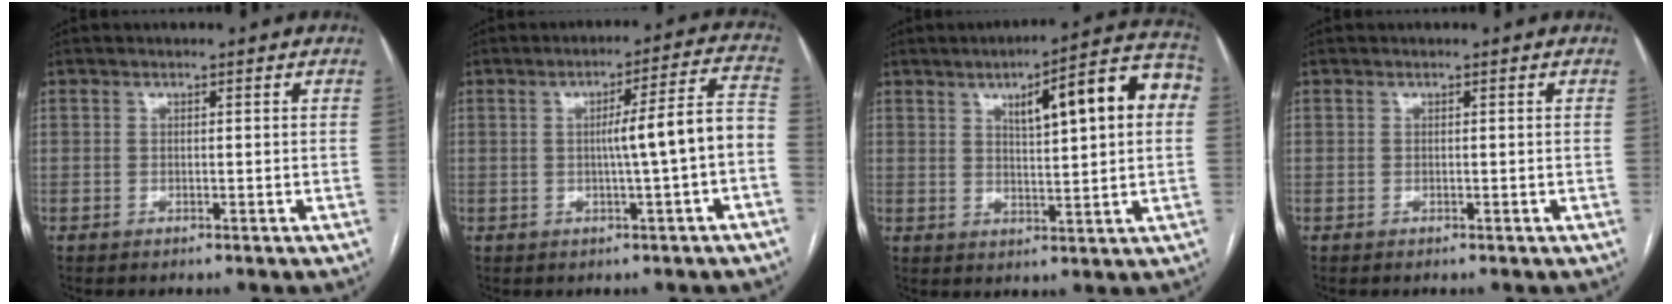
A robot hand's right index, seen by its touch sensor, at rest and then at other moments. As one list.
[{"total": 8.6, "force": [-1.3, -0.4, 8.4], "torque": [-0.117, 0.023, -0.017]}, {"total": 14.1, "force": [3.8, 2.5, 13.4], "torque": [-0.180, 0.033, 0.050]}, {"total": 0.0}]